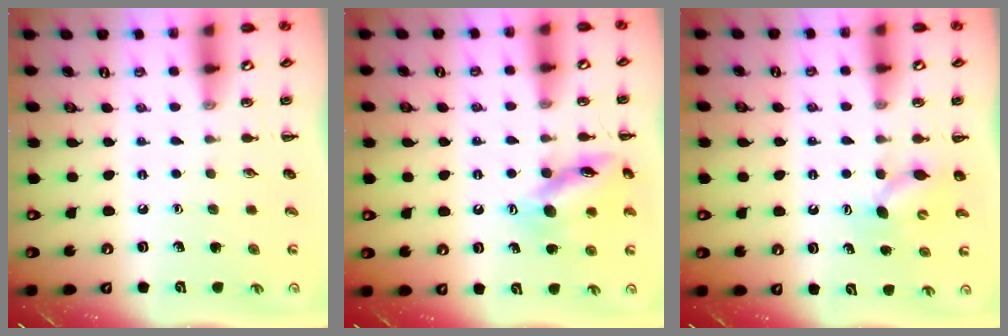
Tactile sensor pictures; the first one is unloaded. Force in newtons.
{"total": 13.7, "press": 13.6, "slide": 1.4}
{"total": 6.2, "press": 6.2, "slide": 0.5}